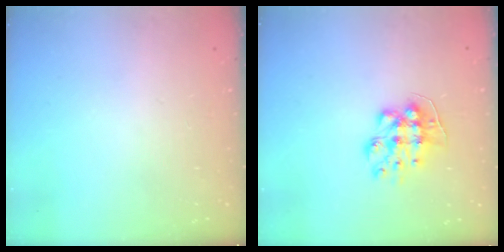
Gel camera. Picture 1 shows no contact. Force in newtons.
{"total": 9.3, "press": 9.3, "slide": 0.3}